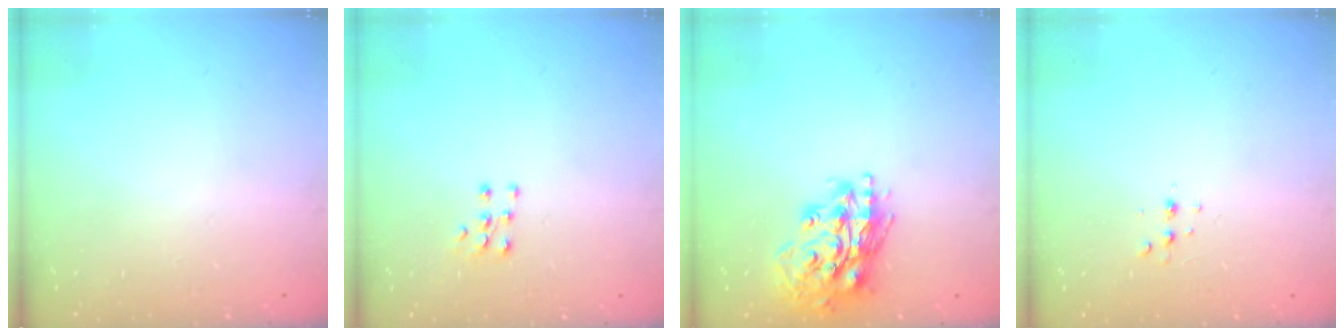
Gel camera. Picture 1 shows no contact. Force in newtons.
{"total": 5.0, "press": 5.0, "slide": 0.6}
{"total": 17.4, "press": 17.1, "slide": 2.7}
{"total": 3.5, "press": 3.4, "slide": 0.5}